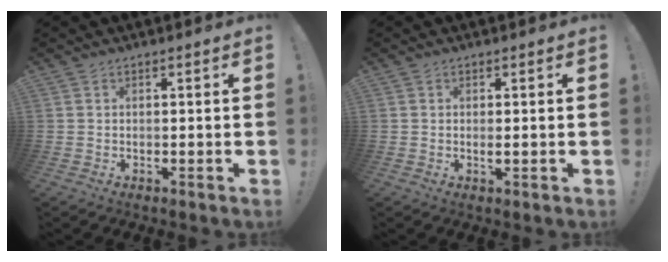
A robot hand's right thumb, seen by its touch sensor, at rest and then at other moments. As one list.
[{"total": 1.3, "force": [0.2, 0.1, 1.3], "torque": [-0.013, -0.007, 0.001]}]